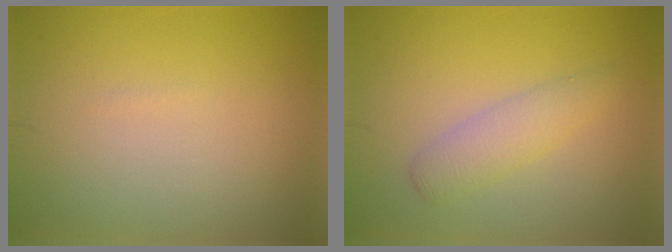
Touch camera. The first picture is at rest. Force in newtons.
{"total": 2.4, "press": 2.4, "slide": 0.1}